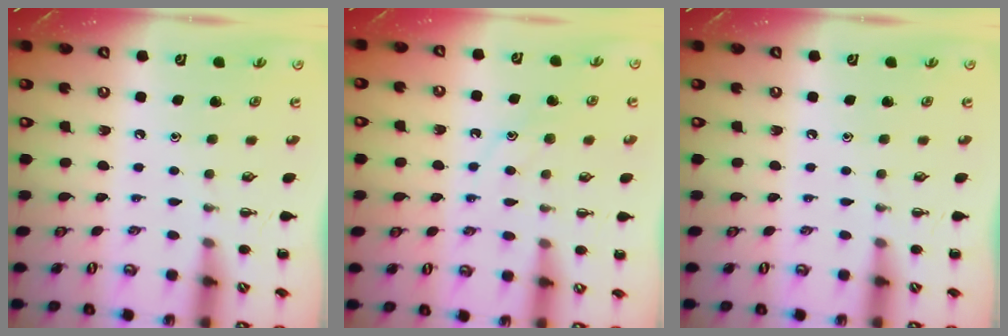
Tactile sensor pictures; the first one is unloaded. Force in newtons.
{"total": 10.3, "press": 10.2, "slide": 0.8}
{"total": 0.0}